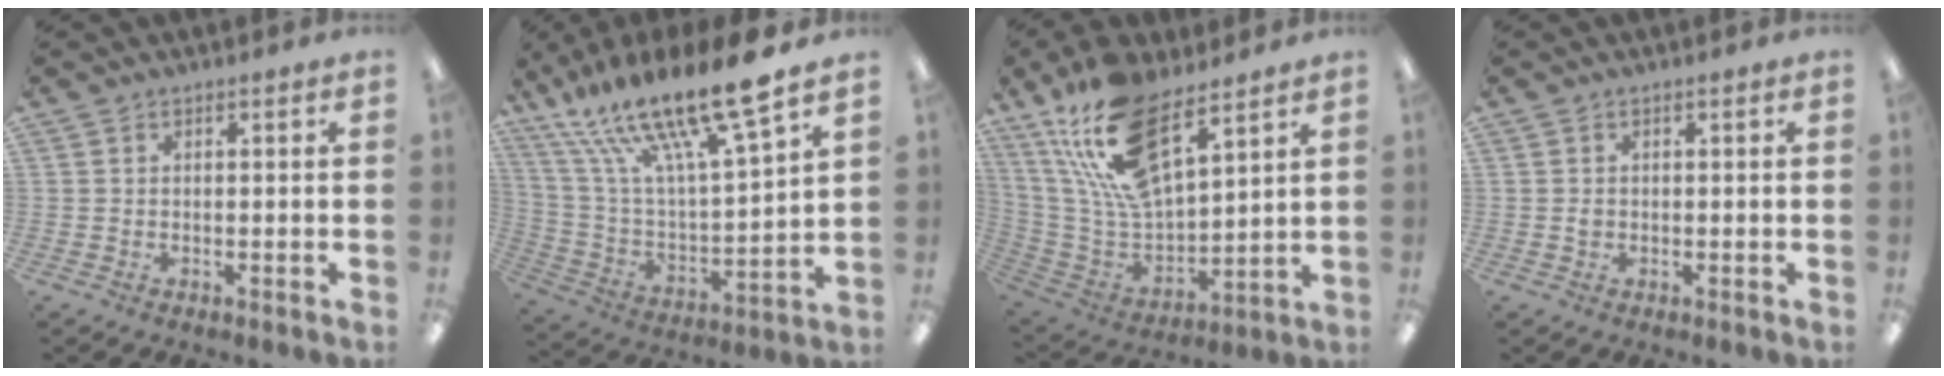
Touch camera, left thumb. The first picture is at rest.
{"total": 22.6, "force": [18.0, 3.1, 13.3], "torque": [-0.244, -0.124, 0.296]}
{"total": 20.6, "force": [13.6, 8.2, 13.1], "torque": [-0.271, -0.073, 0.244]}
{"total": 0.9, "force": [0.0, 0.6, 0.6], "torque": [-0.013, 0.003, -0.002]}